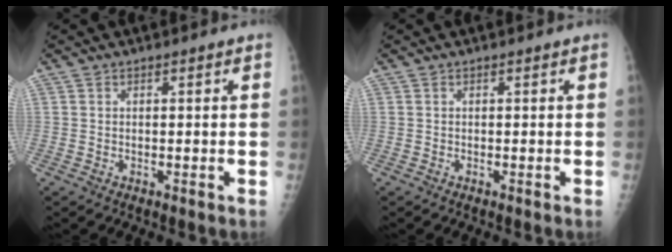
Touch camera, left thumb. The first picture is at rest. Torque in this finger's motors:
{"motor_torque": [0.01, 0.01, 0.04, -0.04, 0.00]}